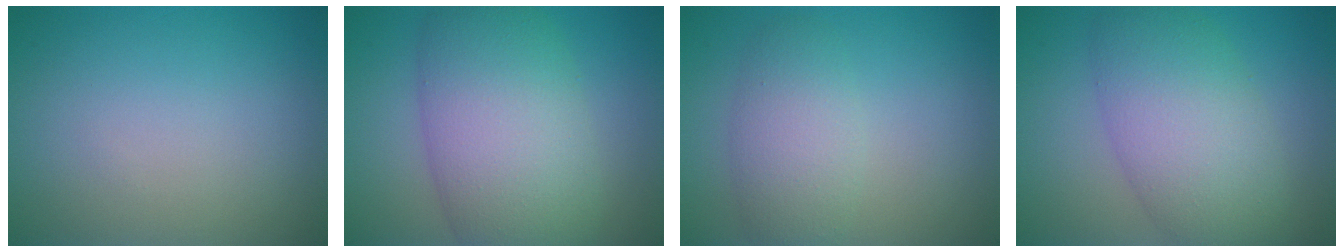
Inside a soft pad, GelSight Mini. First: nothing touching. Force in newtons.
{"total": 10.2, "press": 10.2, "slide": 0.4}
{"total": 3.8, "press": 3.8, "slide": 0.1}
{"total": 7.5, "press": 7.5, "slide": 0.3}